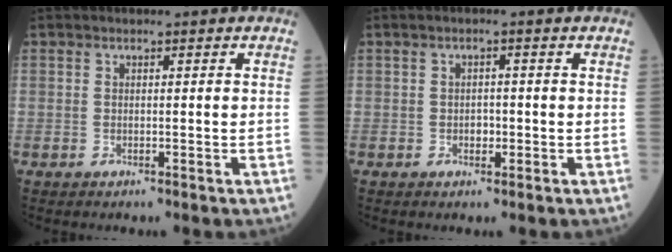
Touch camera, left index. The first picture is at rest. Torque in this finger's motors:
{"motor_torque": [0.04, 0.01, 0.00, 0.00]}